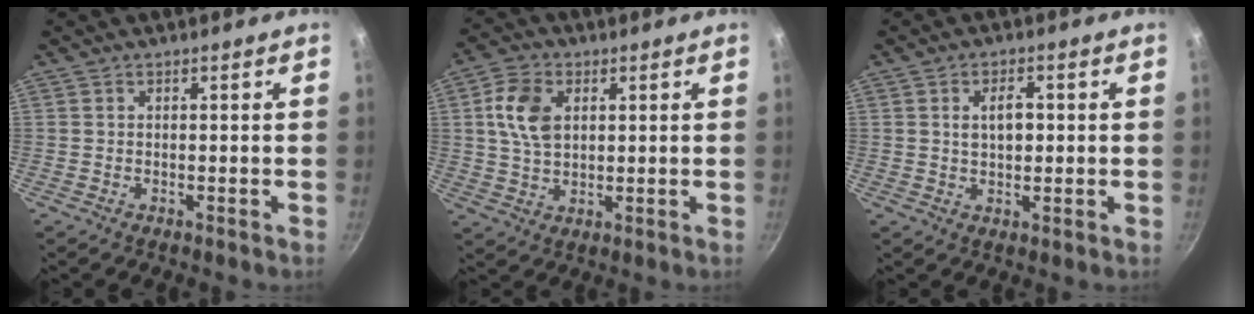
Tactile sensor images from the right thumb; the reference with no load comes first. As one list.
[{"total": 8.6, "force": [2.1, 5.8, 6.0], "torque": [-0.103, 0.004, 0.036]}, {"total": 4.8, "force": [0.7, 2.8, 3.9], "torque": [-0.054, 0.003, 0.010]}]